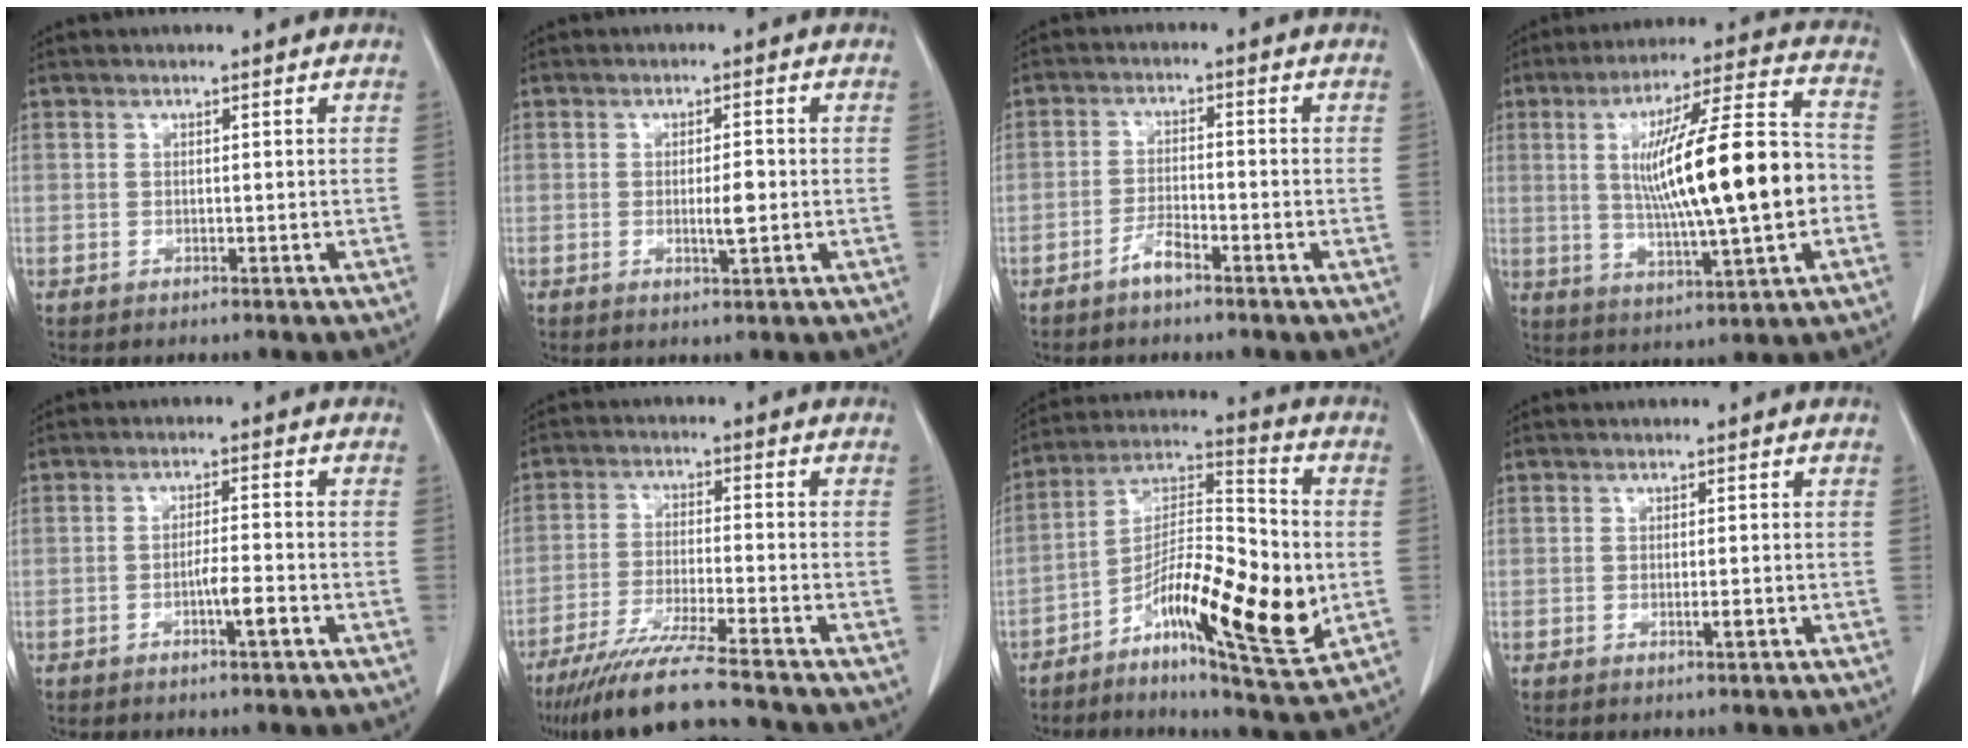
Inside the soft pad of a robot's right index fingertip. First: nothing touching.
{"total": 3.1, "force": [-0.4, 0.5, 3.1], "torque": [-0.051, -0.001, -0.004]}
{"total": 3.2, "force": [-2.4, 0.6, 2.0], "torque": [-0.037, 0.003, -0.047]}
{"total": 19.0, "force": [-0.5, 2.1, 18.9], "torque": [-0.318, 0.016, -0.005]}
{"total": 3.8, "force": [-1.6, 0.1, 3.4], "torque": [-0.054, 0.000, -0.028]}
{"total": 12.4, "force": [-10.5, -0.9, 6.6], "torque": [-0.106, -0.037, -0.175]}
{"total": 18.0, "force": [-4.6, 4.0, 16.9], "torque": [-0.291, 0.002, -0.075]}
{"total": 1.2, "force": [-0.4, 0.1, 1.1], "torque": [-0.020, -0.001, -0.005]}